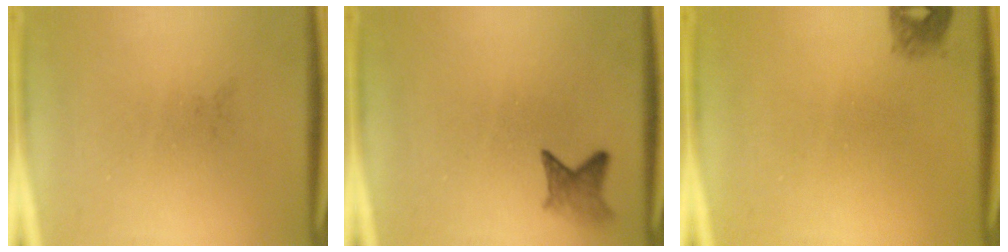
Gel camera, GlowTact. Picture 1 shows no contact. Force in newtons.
{"total": 2.4}
{"total": 1.5}